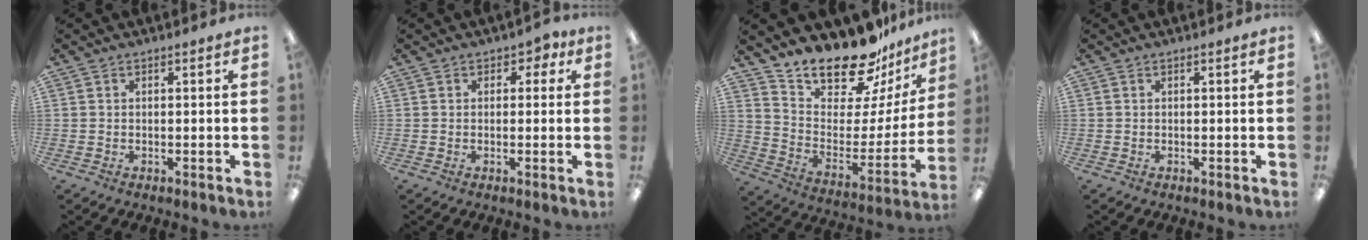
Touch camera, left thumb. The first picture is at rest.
{"total": 2.3, "force": [0.7, 1.8, 1.1], "torque": [-0.007, 0.002, 0.007]}
{"total": 18.9, "force": [17.2, 5.7, 5.3], "torque": [-0.097, -0.149, 0.300]}
{"total": 0.0}